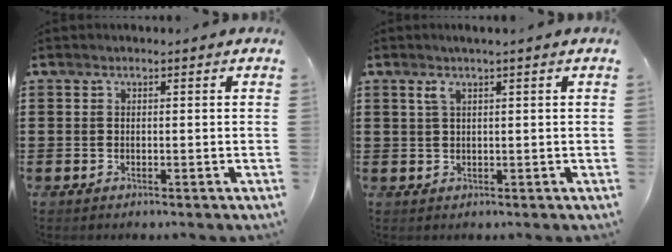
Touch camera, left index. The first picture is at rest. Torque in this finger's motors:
{"motor_torque": [0.72, -0.80, 0.22, 0.08]}